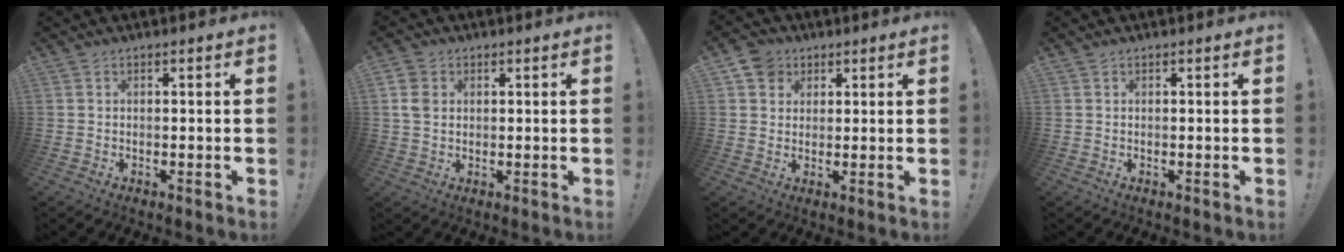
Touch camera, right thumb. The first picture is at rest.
{"total": 4.8, "force": [1.2, 3.9, 2.6], "torque": [-0.044, 0.001, 0.022]}
{"total": 6.0, "force": [2.9, 5.0, 1.5], "torque": [-0.027, -0.010, 0.057]}
{"total": 0.0}